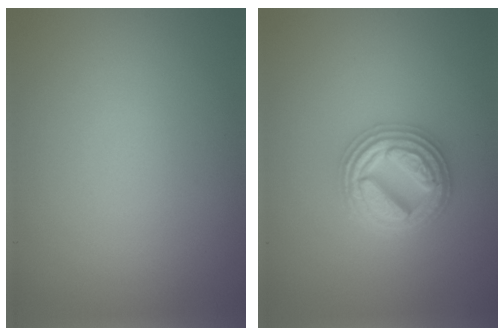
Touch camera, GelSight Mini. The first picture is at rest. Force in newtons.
{"total": 4.7, "press": 4.6, "slide": 0.8}